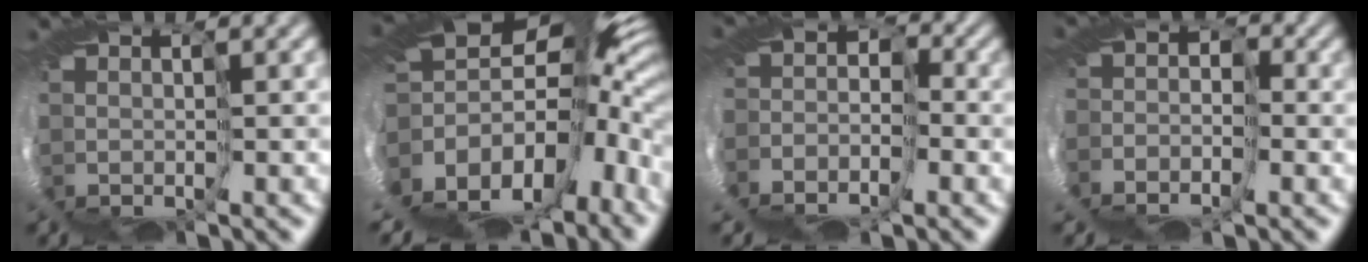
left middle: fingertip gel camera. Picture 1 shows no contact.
{"total": 13.8, "force": [-3.6, 6.9, 11.4], "torque": [-0.166, -0.042, -0.045]}
{"total": 8.4, "force": [-4.6, 6.0, 3.7], "torque": [-0.072, -0.015, -0.093]}
{"total": 7.6, "force": [-4.0, 5.3, 3.5], "torque": [-0.058, -0.010, -0.093]}